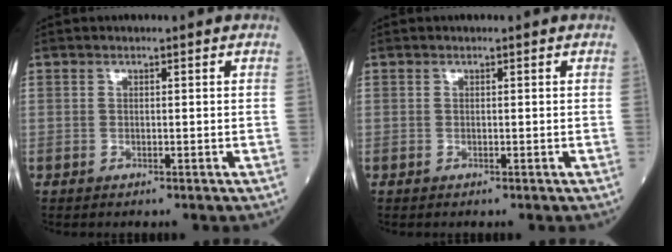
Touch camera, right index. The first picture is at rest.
{"total": 0.0}